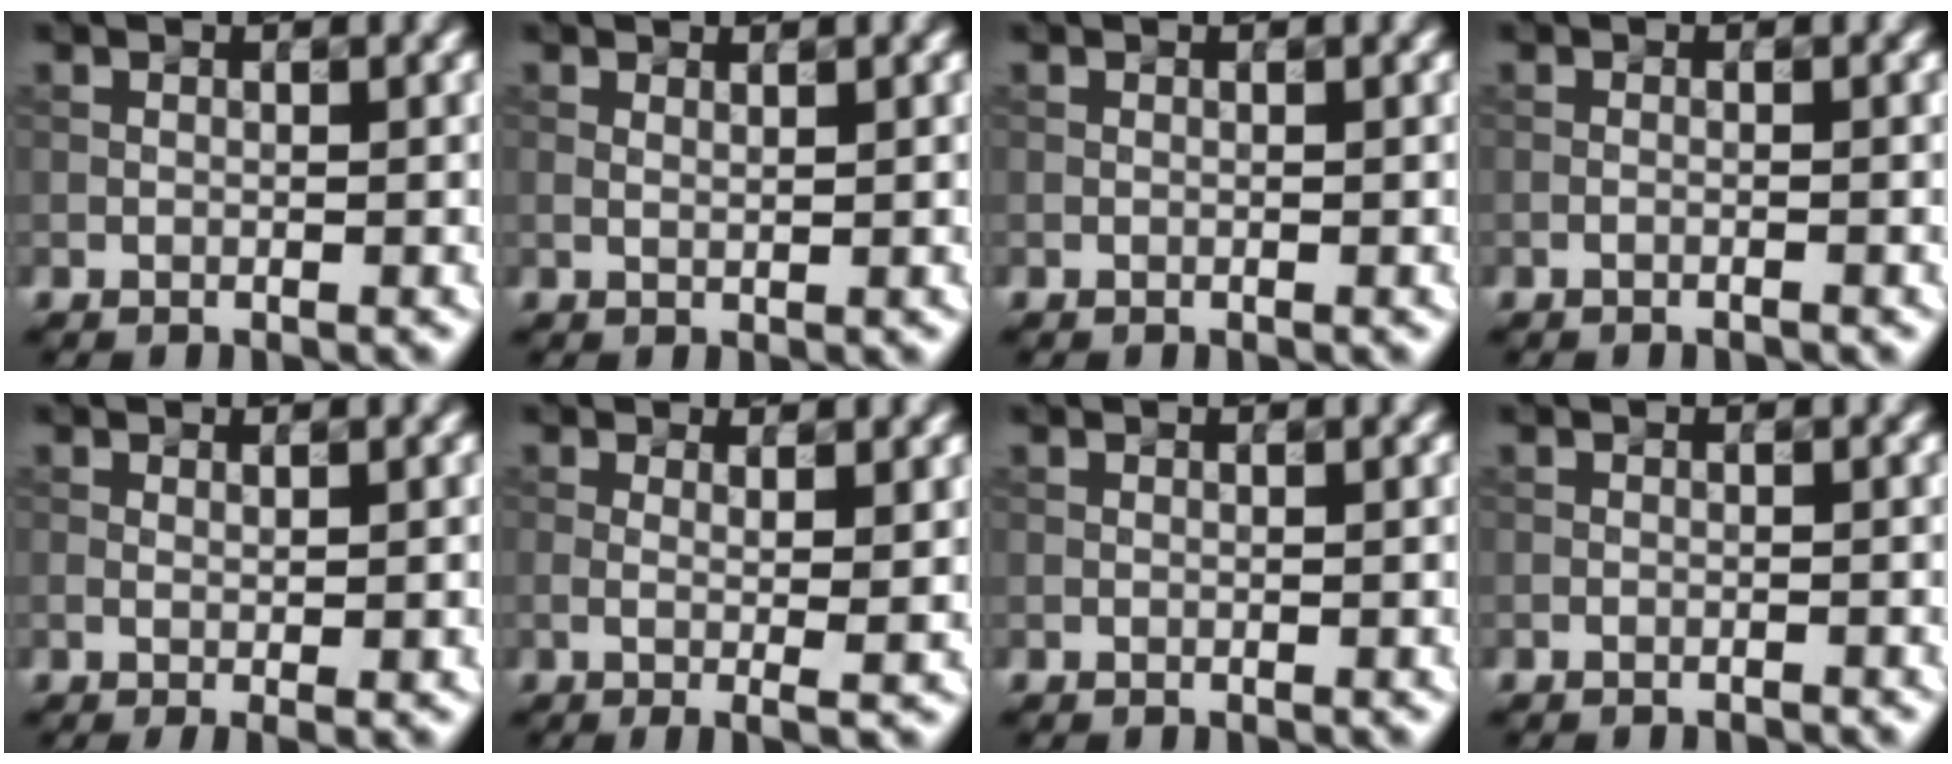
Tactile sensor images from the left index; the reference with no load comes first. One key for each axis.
{"total": 0.6, "fx": 0.4, "fy": 0.0, "fz": 0.4, "tx": -0.007, "ty": -0.001, "tz": 0.007}
{"total": 0.0}
{"total": 0.8, "fx": -0.5, "fy": 0.2, "fz": 0.7, "tx": -0.007, "ty": 0.002, "tz": -0.018}
{"total": 1.5, "fx": 0.0, "fy": 0.2, "fz": 1.5, "tx": -0.023, "ty": -0.003, "tz": -0.002}
{"total": 3.3, "fx": 0.3, "fy": 0.8, "fz": 3.2, "tx": -0.045, "ty": -0.005, "tz": 0.005}
{"total": 0.0}
{"total": 1.1, "fx": -1.0, "fy": 0.1, "fz": 0.2, "tx": 0.003, "ty": -0.002, "tz": -0.017}